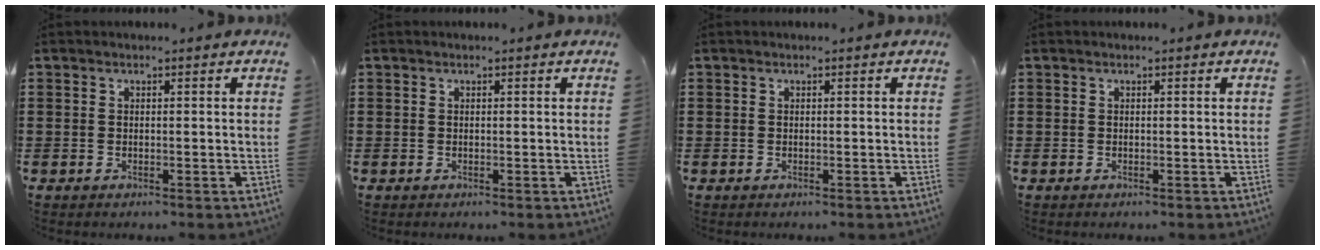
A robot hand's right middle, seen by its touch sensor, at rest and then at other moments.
{"total": 0.0}
{"total": 0.0}
{"total": 0.0}